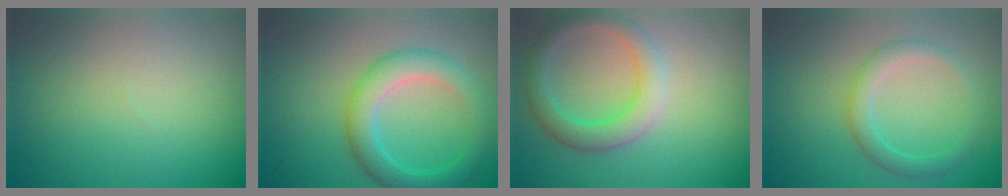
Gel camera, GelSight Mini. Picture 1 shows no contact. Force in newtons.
{"total": 4.7, "press": 4.7, "slide": 0.2}
{"total": 3.9, "press": 3.8, "slide": 0.5}
{"total": 2.4, "press": 2.4, "slide": 0.1}